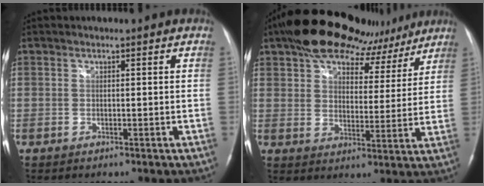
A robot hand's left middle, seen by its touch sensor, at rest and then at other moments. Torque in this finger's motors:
{"motor_torque": [1.07, -1.07, 0.46, 0.10]}